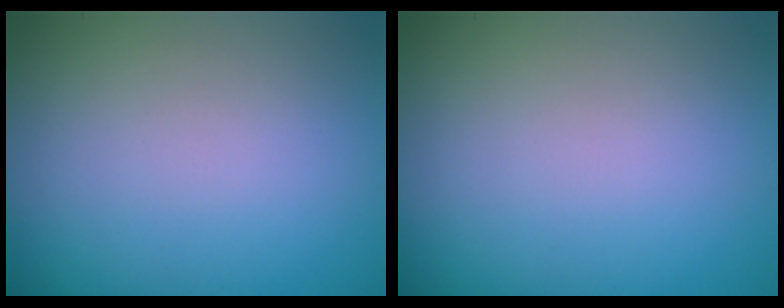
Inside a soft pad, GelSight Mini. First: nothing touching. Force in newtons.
{"total": 0.0}